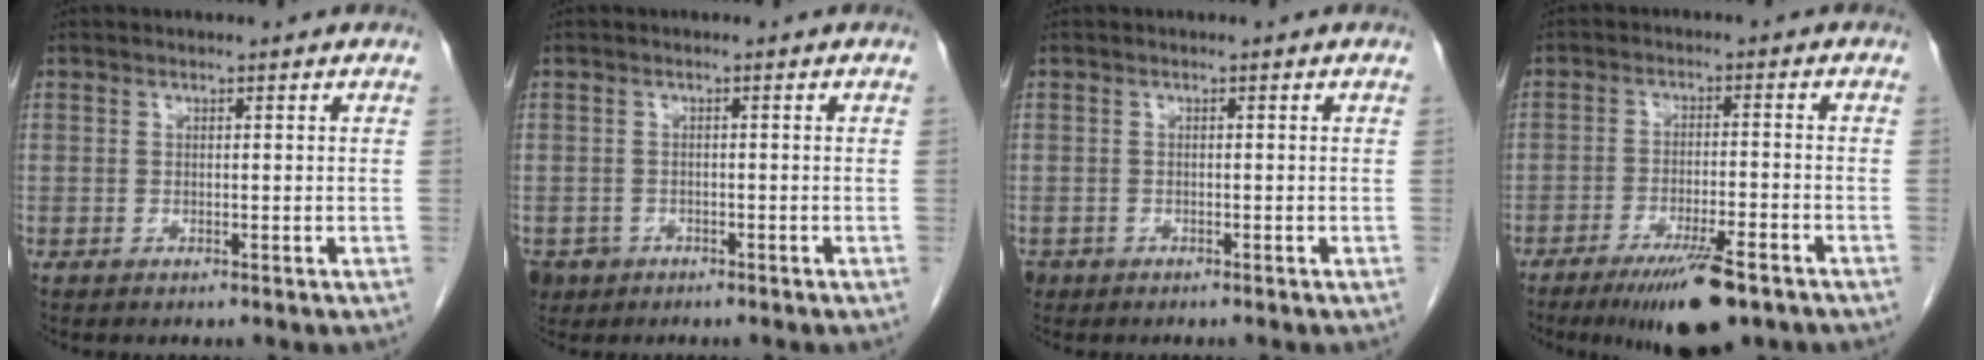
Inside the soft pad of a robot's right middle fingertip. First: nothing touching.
{"total": 3.9, "force": [-2.4, 3.0, 0.8], "torque": [-0.014, 0.003, -0.038]}
{"total": 2.0, "force": [-1.4, 1.4, 0.3], "torque": [-0.012, 0.001, -0.024]}
{"total": 9.8, "force": [-6.7, 1.5, 7.0], "torque": [-0.118, -0.019, -0.105]}